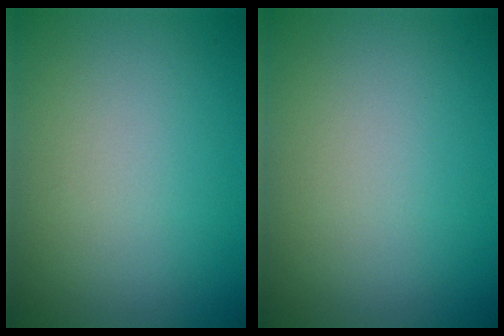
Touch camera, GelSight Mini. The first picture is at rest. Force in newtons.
{"total": 0.0}